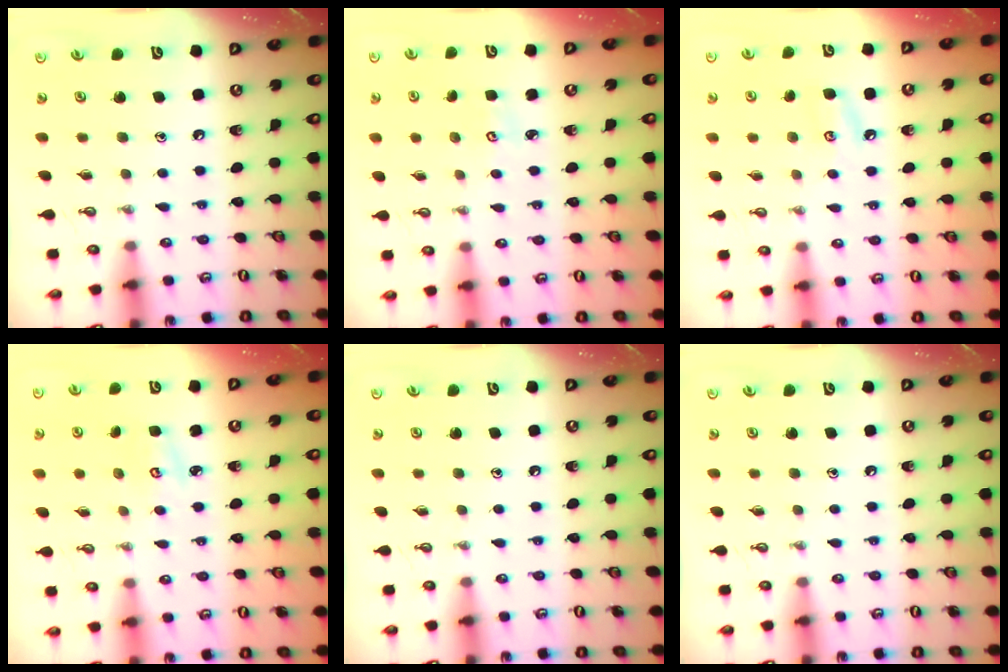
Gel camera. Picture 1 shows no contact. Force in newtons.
{"total": 2.1, "press": 2.1, "slide": 0.2}
{"total": 5.4, "press": 5.4, "slide": 0.5}
{"total": 3.4, "press": 3.4, "slide": 0.3}
{"total": 0.0}
{"total": 0.0}